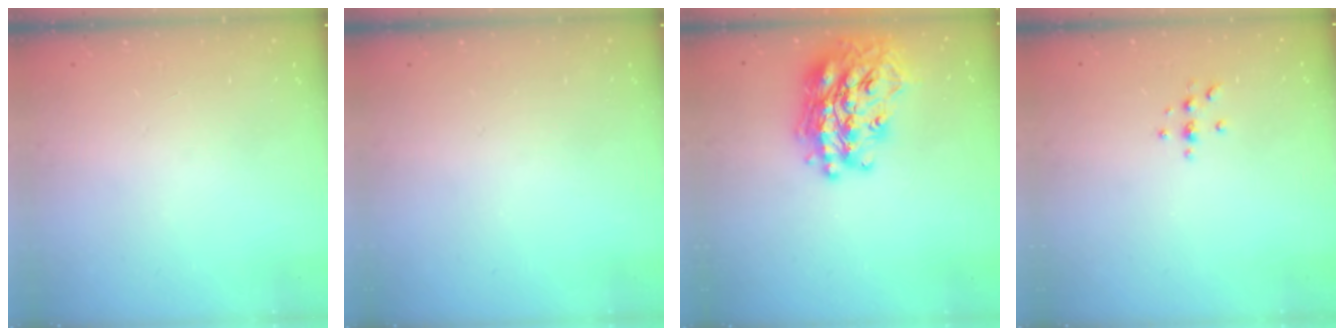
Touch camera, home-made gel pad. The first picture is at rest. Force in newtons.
{"total": 0.0}
{"total": 27.4, "press": 27.3, "slide": 2.4}
{"total": 2.7, "press": 2.7, "slide": 0.3}